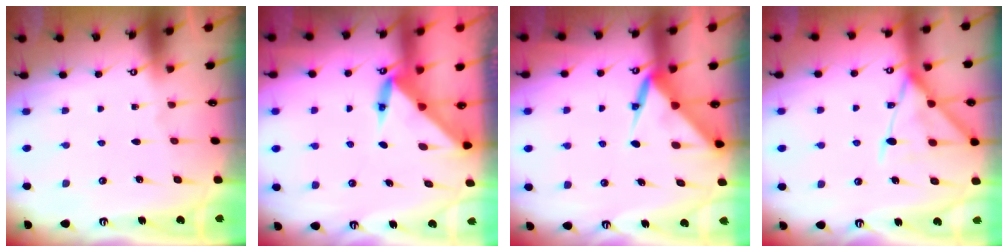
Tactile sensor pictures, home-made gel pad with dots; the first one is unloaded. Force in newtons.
{"total": 4.2, "press": 4.2, "slide": 0.3}
{"total": 6.5, "press": 6.5, "slide": 0.8}
{"total": 15.2, "press": 15.2, "slide": 1.1}